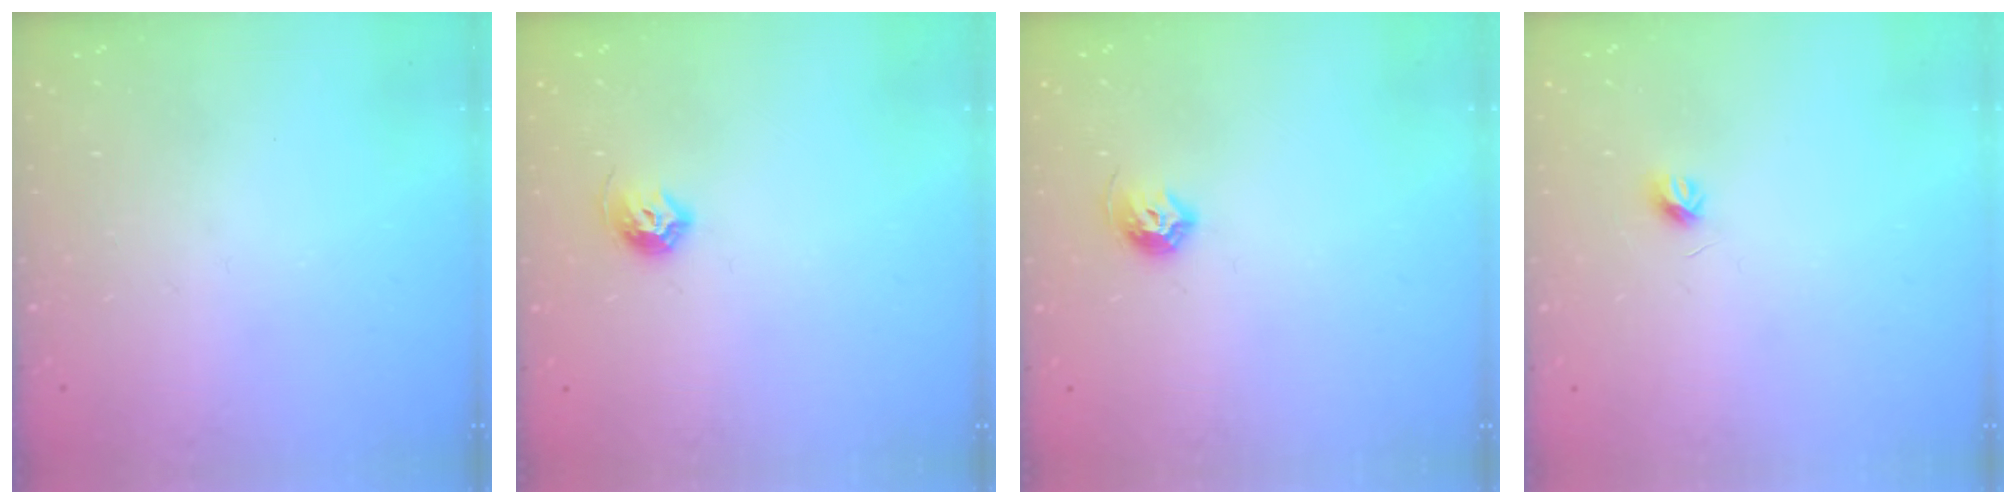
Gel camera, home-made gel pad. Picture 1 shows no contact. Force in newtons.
{"total": 6.9, "press": 6.8, "slide": 1.1}
{"total": 6.9, "press": 6.8, "slide": 1.1}
{"total": 4.1, "press": 4.0, "slide": 0.6}